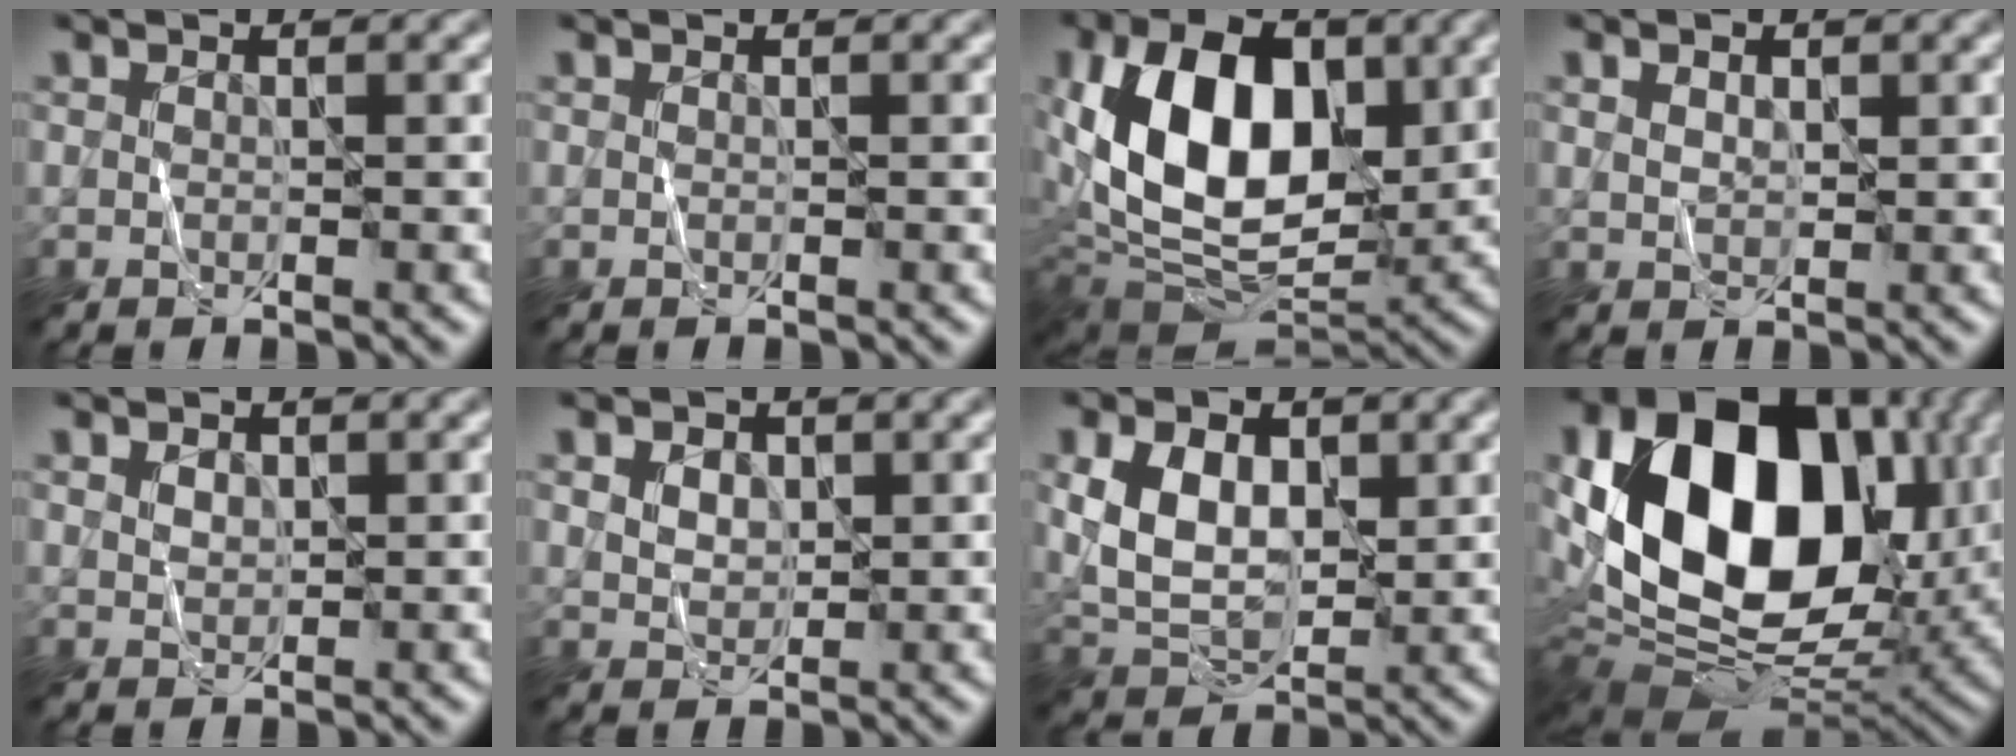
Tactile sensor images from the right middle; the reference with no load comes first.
{"total": 0.0}
{"total": 14.4, "force": [2.0, 9.1, 10.9], "torque": [-0.184, 0.001, 0.029]}
{"total": 1.6, "force": [0.8, 0.9, 1.0], "torque": [-0.017, 0.002, 0.015]}
{"total": 1.2, "force": [0.6, 0.8, 0.6], "torque": [-0.011, 0.000, 0.013]}
{"total": 2.8, "force": [1.3, 2.0, 1.5], "torque": [-0.033, 0.007, 0.019]}
{"total": 6.3, "force": [1.2, 4.1, 4.6], "torque": [-0.093, 0.000, 0.023]}
{"total": 18.4, "force": [2.8, 12.6, 13.1], "torque": [-0.260, -0.012, 0.061]}